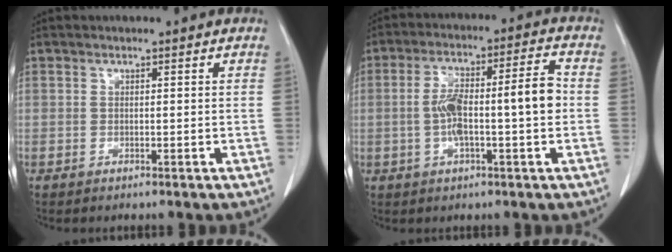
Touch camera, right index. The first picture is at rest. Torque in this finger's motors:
{"motor_torque": [0.51, 0.03, 0.30, 0.08]}